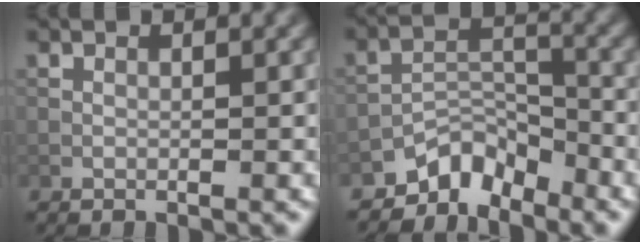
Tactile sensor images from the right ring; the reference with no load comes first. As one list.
[{"total": 4.2, "force": [-3.6, 1.7, 1.2], "torque": [-0.007, 0.008, -0.074]}]